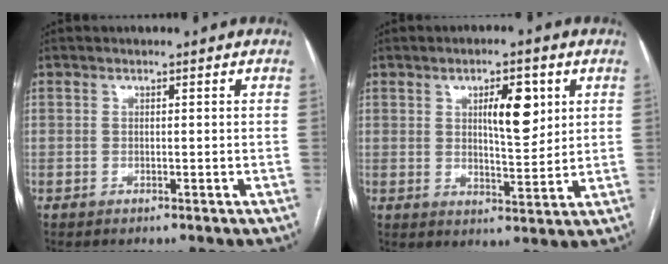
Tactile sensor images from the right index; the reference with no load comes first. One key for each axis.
{"total": 7.1, "fx": 2.5, "fy": 2.2, "fz": 6.2, "tx": -0.098, "ty": 0.001, "tz": 0.042}